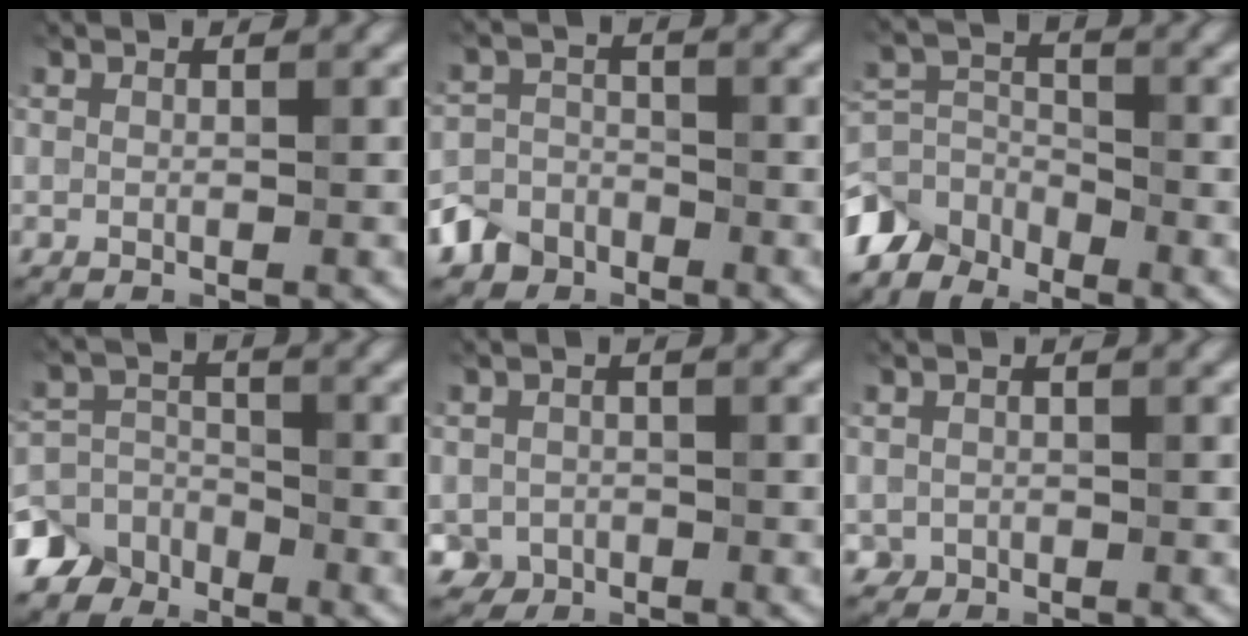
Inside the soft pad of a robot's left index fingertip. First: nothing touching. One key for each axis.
{"total": 3.4, "fx": -2.5, "fy": 2.4, "fz": 0.3, "tx": 0.000, "ty": -0.001, "tz": -0.052}
{"total": 4.6, "fx": -4.0, "fy": 2.1, "fz": 0.8, "tx": -0.019, "ty": -0.002, "tz": -0.091}
{"total": 5.8, "fx": -4.5, "fy": 3.6, "fz": 0.5, "tx": 0.018, "ty": -0.002, "tz": -0.087}
{"total": 2.3, "fx": -0.8, "fy": 2.1, "fz": 0.6, "tx": -0.007, "ty": -0.005, "tz": -0.017}
{"total": 0.9, "fx": -0.1, "fy": 0.9, "fz": 0.0, "tx": 0.003, "ty": -0.002, "tz": -0.004}